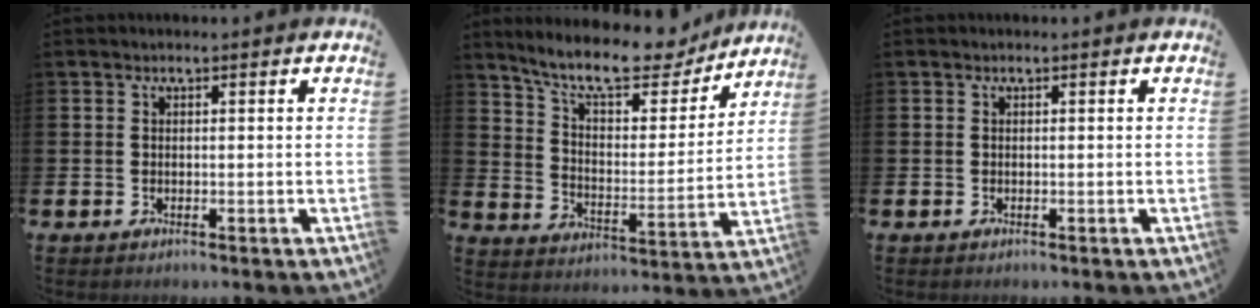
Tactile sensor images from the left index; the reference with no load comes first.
{"total": 11.5, "force": [10.1, 2.9, 4.5], "torque": [-0.110, -0.069, 0.175]}
{"total": 0.0}